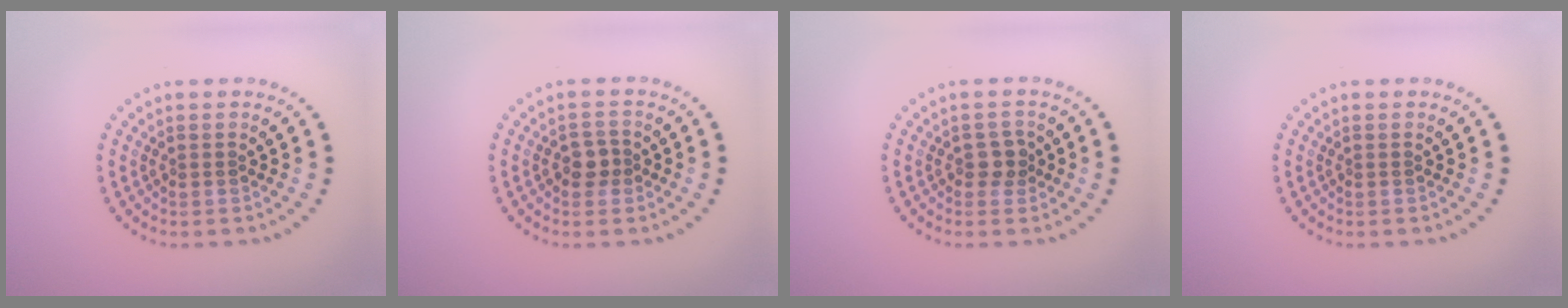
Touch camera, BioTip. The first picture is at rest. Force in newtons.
{"total": 1.9, "press": 1.9, "slide": 0.6}
{"total": 1.6, "press": 1.5, "slide": 0.5}
{"total": 0.0}